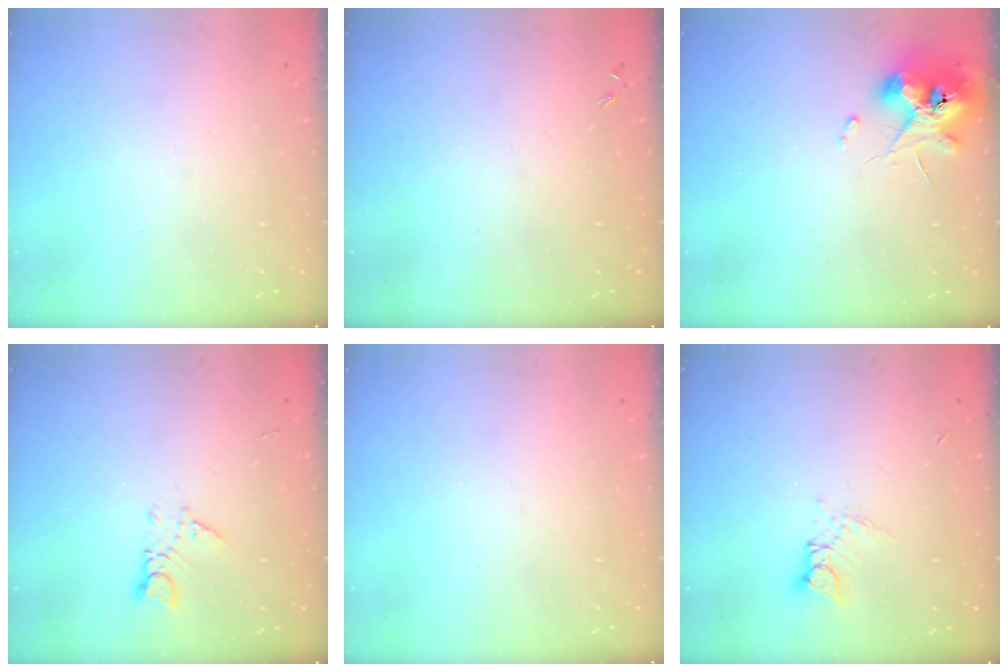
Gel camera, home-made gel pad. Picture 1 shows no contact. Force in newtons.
{"total": 0.0}
{"total": 11.3, "press": 11.2, "slide": 0.9}
{"total": 3.1, "press": 3.0, "slide": 0.4}
{"total": 0.0}
{"total": 5.6, "press": 5.6, "slide": 0.5}